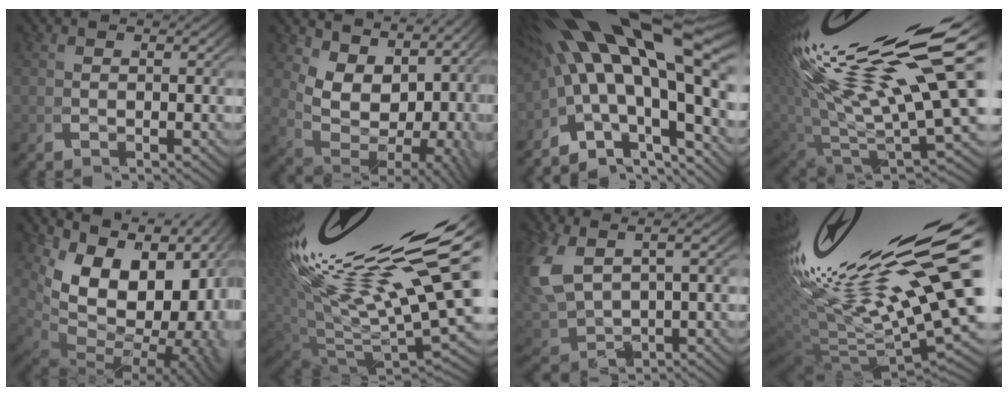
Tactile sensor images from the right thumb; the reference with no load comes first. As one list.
[{"total": 8.9, "force": [0.7, 5.3, 7.1], "torque": [-0.138, -0.034, 0.035]}, {"total": 14.8, "force": [-1.0, 10.0, 10.8], "torque": [-0.220, -0.042, -0.013]}, {"total": 16.6, "force": [1.9, 9.2, 13.7], "torque": [-0.268, -0.039, 0.062]}, {"total": 20.6, "force": [-1.2, 13.9, 15.2], "torque": [-0.263, -0.056, 0.011]}, {"total": 15.0, "force": [2.4, 7.9, 12.5], "torque": [-0.220, -0.031, 0.057]}, {"total": 7.3, "force": [1.4, 5.0, 5.1], "torque": [-0.132, -0.016, 0.044]}, {"total": 15.3, "force": [-0.3, 7.4, 13.4], "torque": [-0.228, -0.035, 0.017]}]